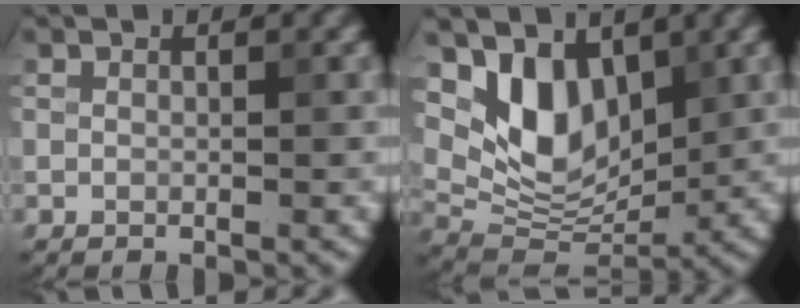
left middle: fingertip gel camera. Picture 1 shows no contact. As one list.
[{"total": 6.3, "force": [2.8, 4.0, 4.1], "torque": [-0.079, -0.021, 0.047]}]